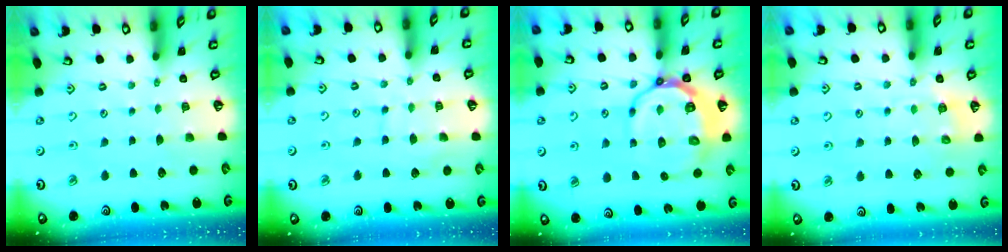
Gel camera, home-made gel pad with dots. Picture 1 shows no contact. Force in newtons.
{"total": 7.8, "press": 7.7, "slide": 0.6}
{"total": 11.5, "press": 10.8, "slide": 3.9}
{"total": 6.8, "press": 6.7, "slide": 1.1}